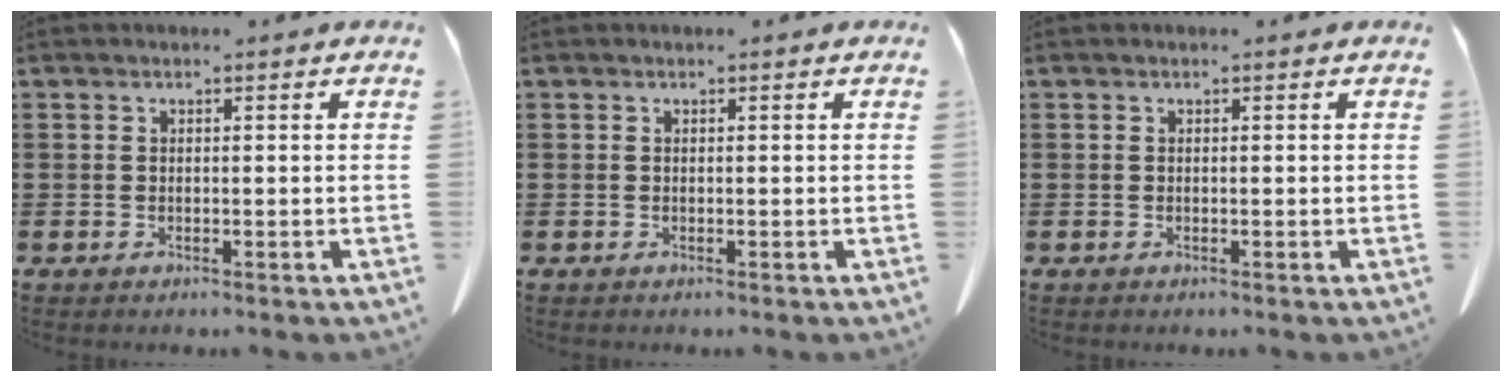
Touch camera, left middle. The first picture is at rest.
{"total": 0.0}
{"total": 0.0}